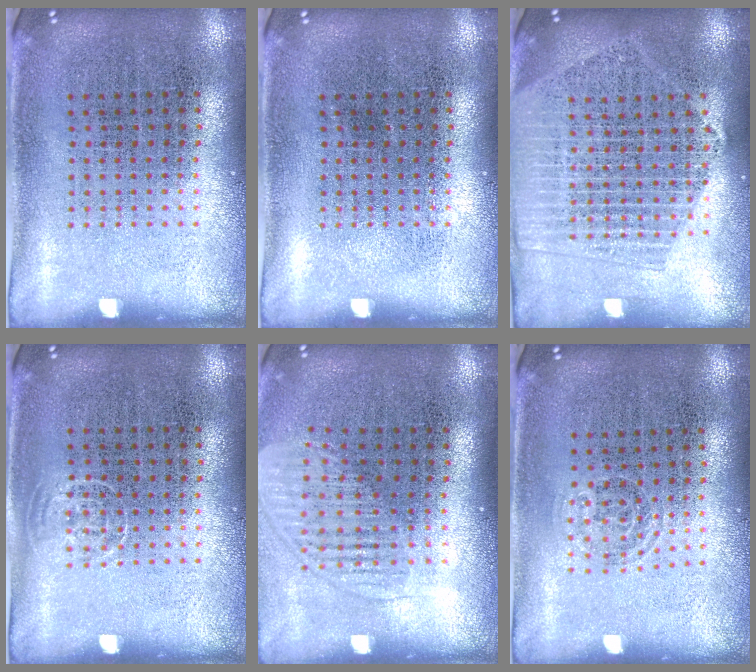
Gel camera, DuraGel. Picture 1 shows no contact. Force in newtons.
{"total": 0.0}
{"total": 2.1, "press": 1.9, "slide": 0.9}
{"total": 0.7, "press": 0.5, "slide": 0.4}
{"total": 1.5, "press": 1.3, "slide": 0.8}
{"total": 0.7, "press": 0.4, "slide": 0.6}